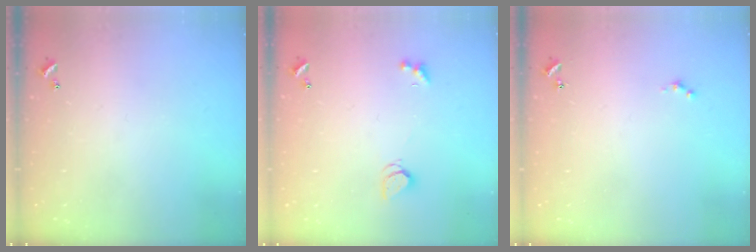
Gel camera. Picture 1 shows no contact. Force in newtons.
{"total": 1.7, "press": 1.7, "slide": 0.4}
{"total": 0.0}